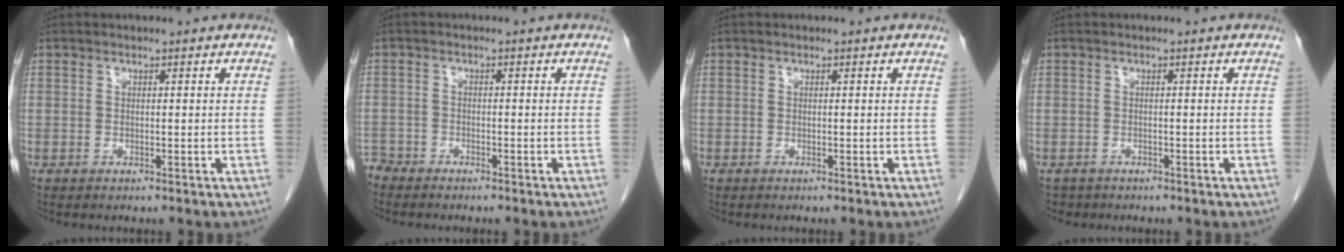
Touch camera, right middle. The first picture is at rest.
{"total": 3.2, "force": [-3.0, 1.1, 0.1], "torque": [-0.002, -0.003, -0.055]}
{"total": 0.0}
{"total": 1.9, "force": [-1.5, 1.1, 0.0], "torque": [-0.008, 0.001, -0.023]}